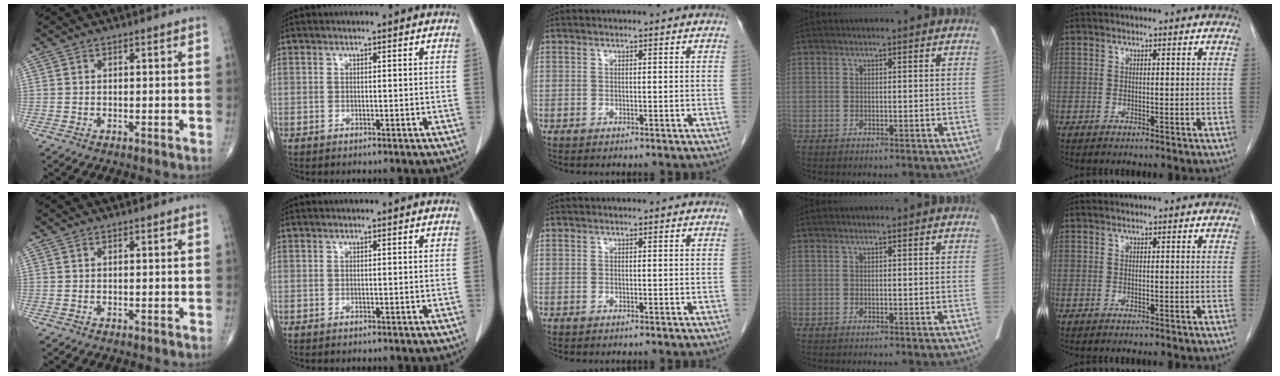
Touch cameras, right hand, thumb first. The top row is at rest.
{}